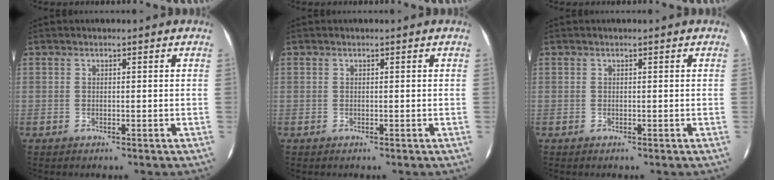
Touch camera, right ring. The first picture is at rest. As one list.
[{"total": 0.0}, {"total": 0.0}]